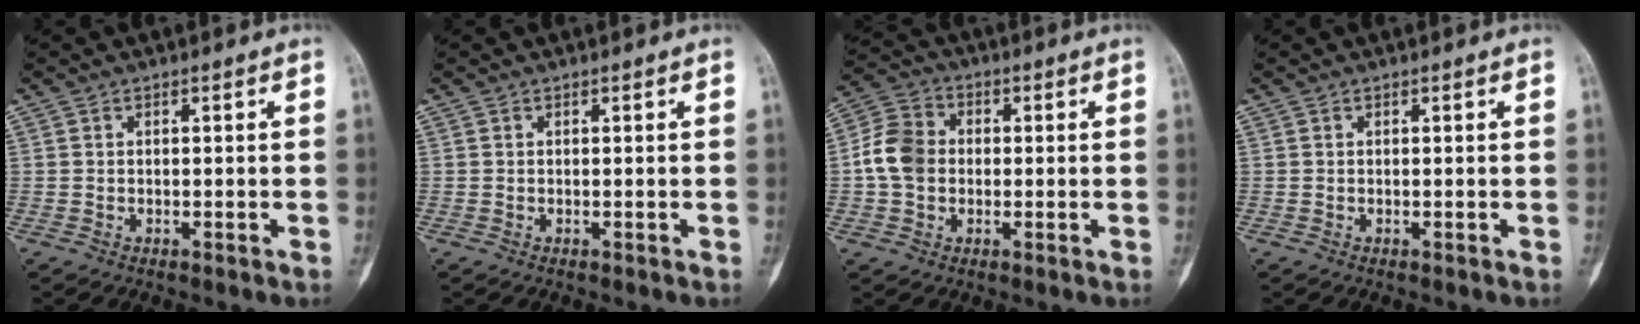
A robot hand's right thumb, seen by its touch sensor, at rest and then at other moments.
{"total": 0.0}
{"total": 8.3, "force": [-0.3, 6.7, 4.8], "torque": [-0.081, 0.022, -0.017]}
{"total": 0.0}